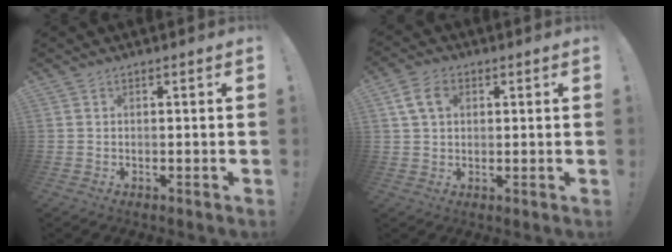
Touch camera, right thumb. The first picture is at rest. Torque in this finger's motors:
{"motor_torque": [0.18, 0.38, 0.01, 0.06, 0.25]}